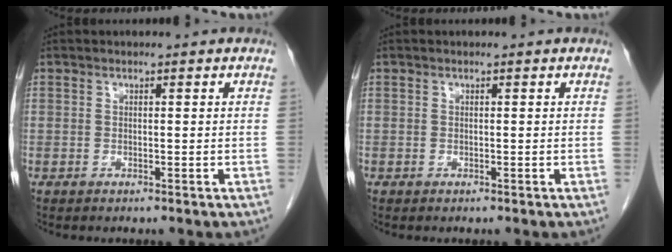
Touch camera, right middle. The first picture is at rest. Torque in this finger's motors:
{"motor_torque": [-0.14, 0.16, 0.06, 0.01]}